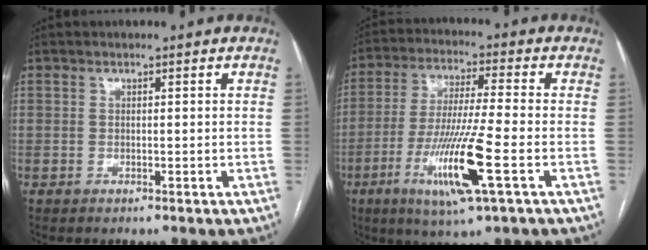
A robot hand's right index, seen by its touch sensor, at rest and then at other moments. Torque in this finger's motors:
{"motor_torque": [1.65, 0.00, 1.05, 0.21]}